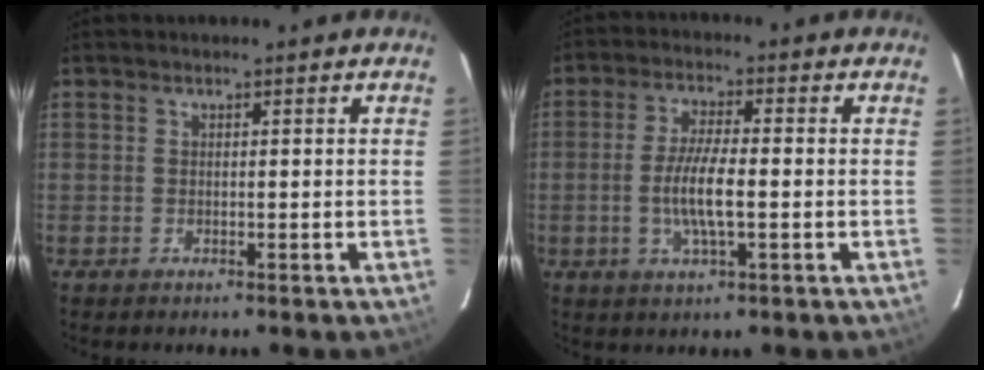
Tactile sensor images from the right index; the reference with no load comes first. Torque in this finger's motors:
{"motor_torque": [1.50, -0.36, 0.71, 0.19]}